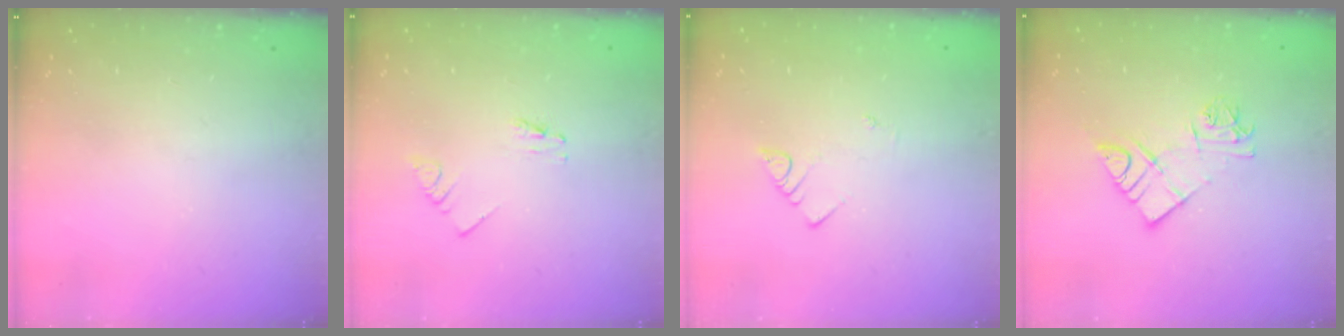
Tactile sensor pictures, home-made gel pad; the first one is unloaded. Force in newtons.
{"total": 0.6, "press": 0.6, "slide": 0.1}
{"total": 2.2, "press": 2.2, "slide": 0.3}
{"total": 9.8, "press": 9.7, "slide": 0.8}